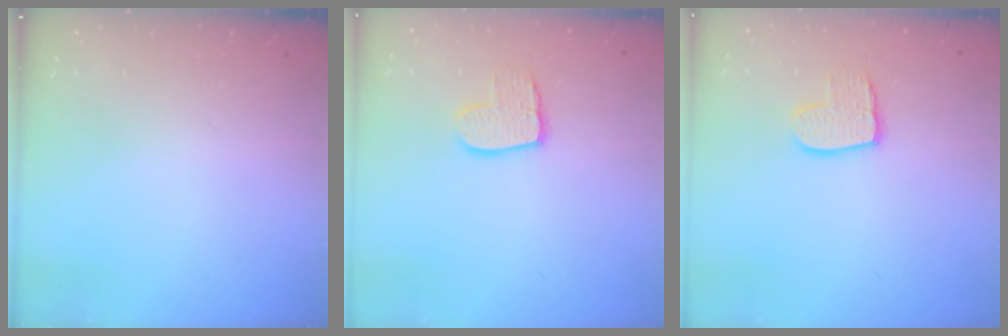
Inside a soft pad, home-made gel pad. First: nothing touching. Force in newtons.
{"total": 9.8, "press": 9.8, "slide": 0.9}
{"total": 9.8, "press": 9.8, "slide": 0.9}